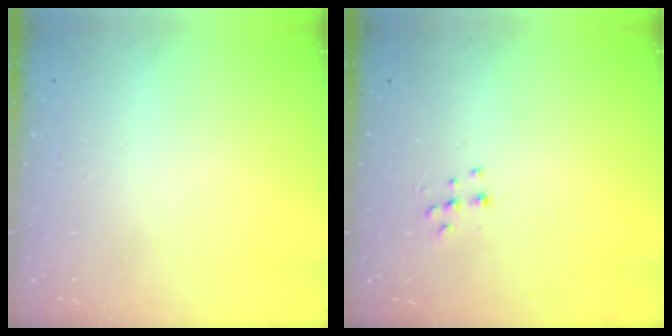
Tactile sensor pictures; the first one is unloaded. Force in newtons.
{"total": 5.3, "press": 5.2, "slide": 0.7}